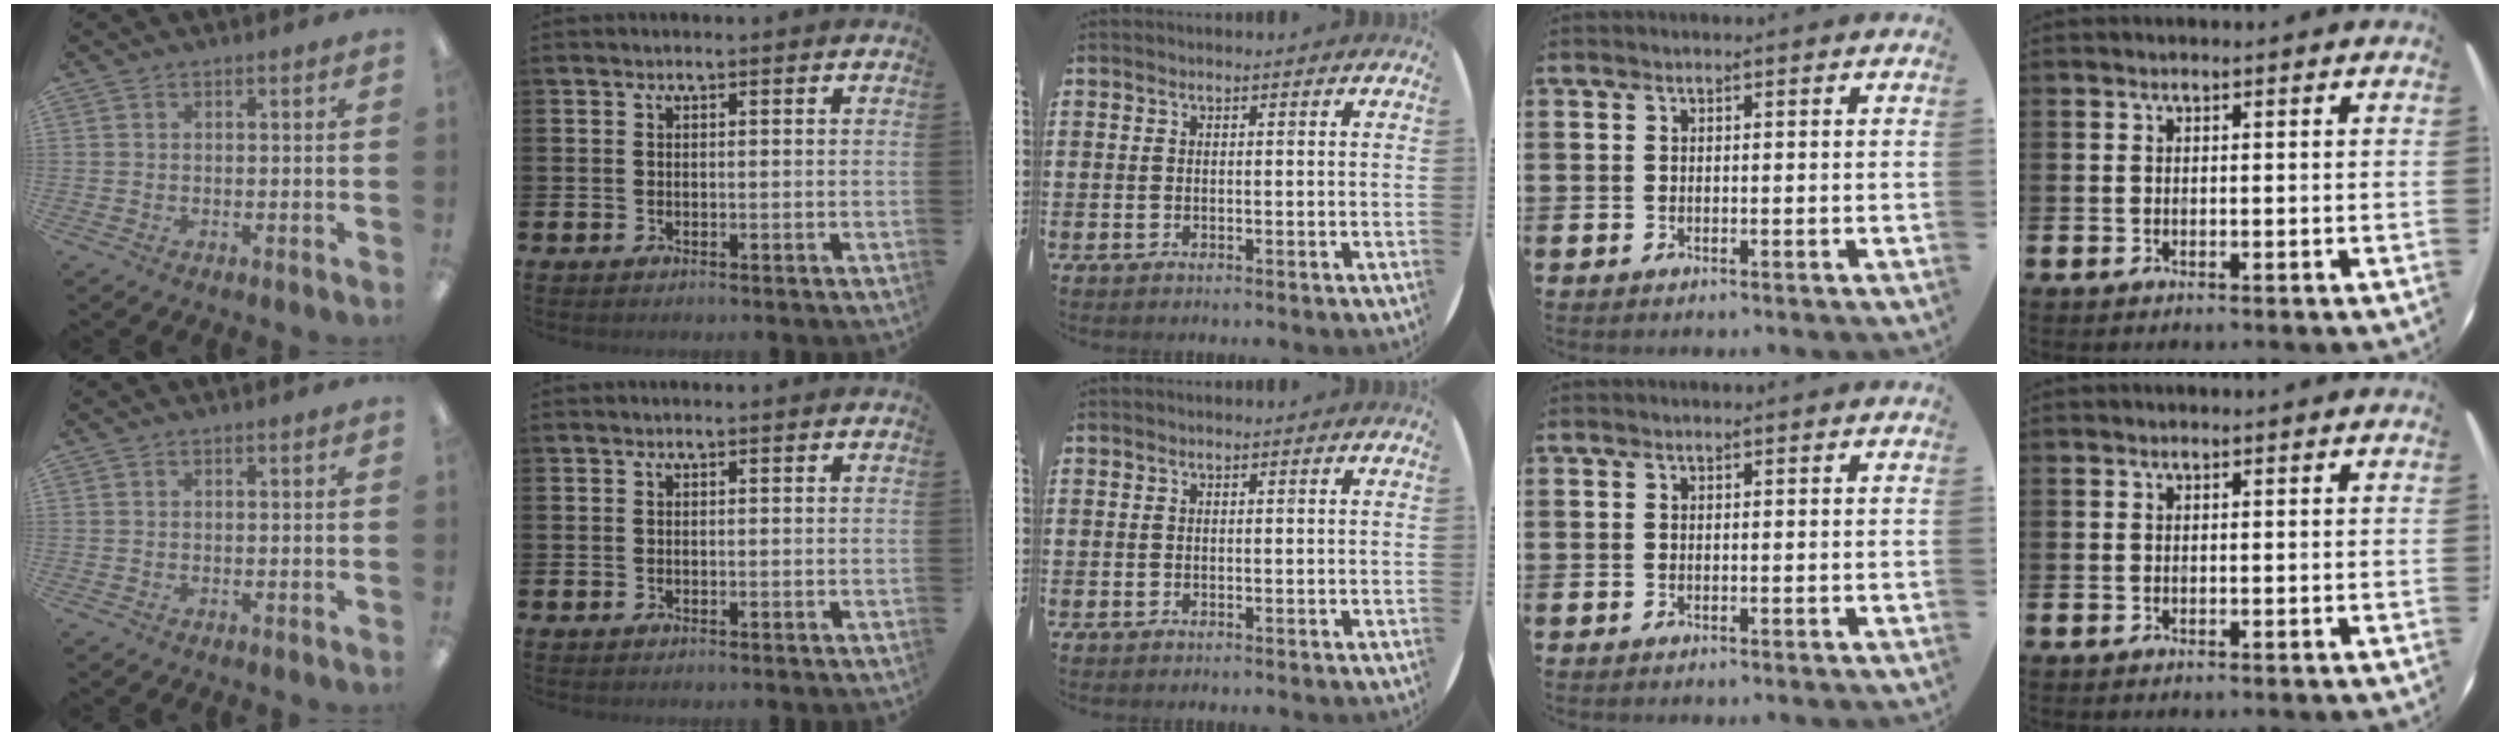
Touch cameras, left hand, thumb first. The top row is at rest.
{}